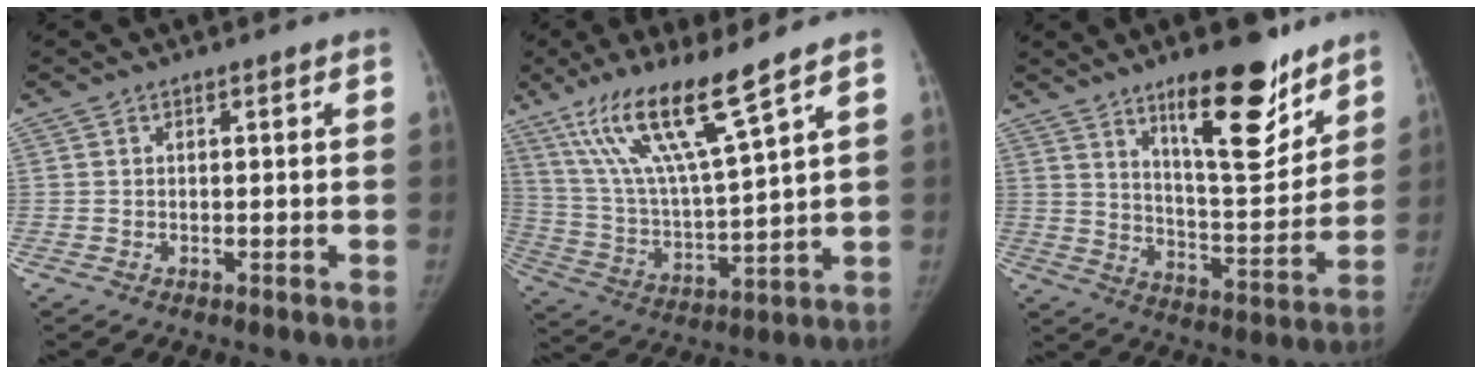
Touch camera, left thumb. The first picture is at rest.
{"total": 16.4, "force": [10.7, 1.4, 12.4], "torque": [-0.232, -0.053, 0.212]}
{"total": 17.9, "force": [11.7, 5.6, 12.3], "torque": [-0.137, -0.087, 0.190]}